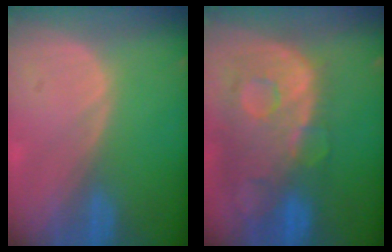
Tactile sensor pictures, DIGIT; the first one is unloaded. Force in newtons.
{"total": 13.2, "press": 10.9, "slide": 7.5}